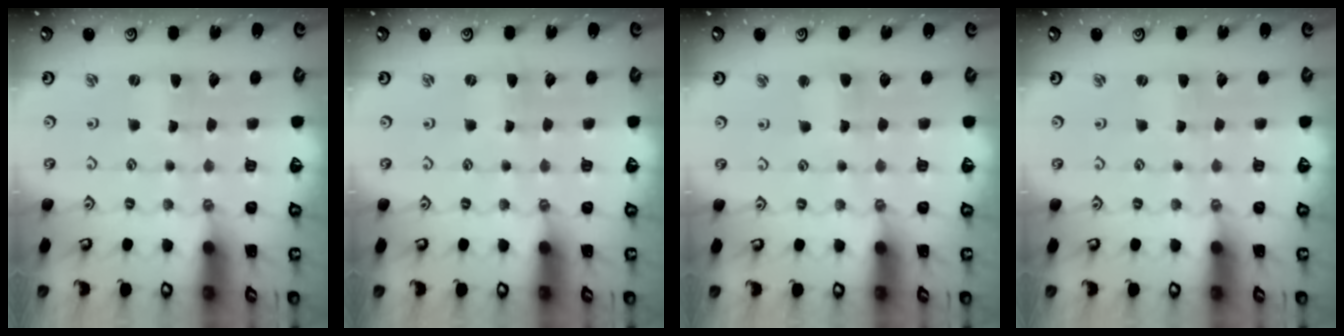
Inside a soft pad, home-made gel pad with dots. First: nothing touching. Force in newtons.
{"total": 0.0}
{"total": 2.5, "press": 2.5, "slide": 0.3}
{"total": 1.2, "press": 1.2, "slide": 0.2}